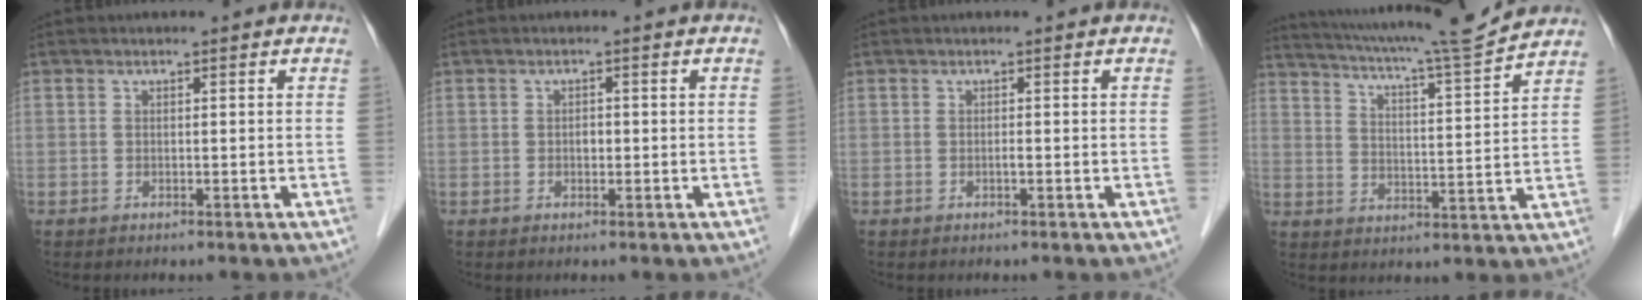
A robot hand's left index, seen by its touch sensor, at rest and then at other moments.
{"total": 0.9, "force": [-0.1, 0.6, 0.7], "torque": [-0.012, 0.002, -0.002]}
{"total": 0.0}
{"total": 14.2, "force": [13.2, -1.3, 4.9], "torque": [-0.093, -0.023, 0.194]}